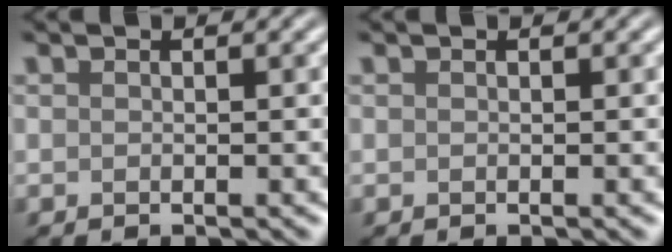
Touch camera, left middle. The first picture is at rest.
{"total": 0.0}